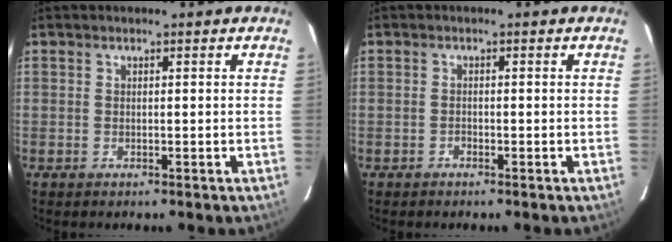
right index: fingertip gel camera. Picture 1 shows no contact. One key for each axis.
{"total": 0.6, "fx": -0.5, "fy": 0.3, "fz": 0.0, "tx": -0.002, "ty": 0.003, "tz": -0.008}